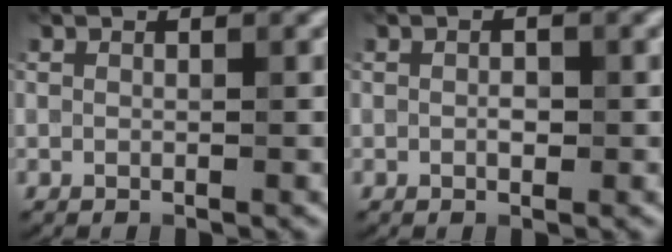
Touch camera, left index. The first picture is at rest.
{"total": 0.9, "force": [-0.1, 0.5, 0.7], "torque": [-0.012, -0.002, -0.001]}